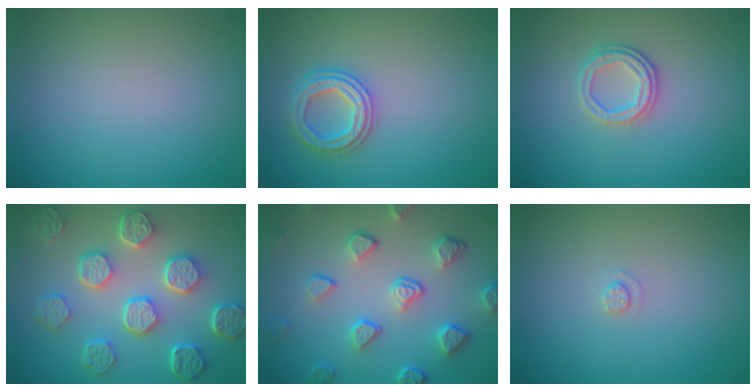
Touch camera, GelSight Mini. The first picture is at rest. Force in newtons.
{"total": 3.1, "press": 3.1, "slide": 0.7}
{"total": 2.6, "press": 2.3, "slide": 1.3}
{"total": 7.6, "press": 5.8, "slide": 4.9}
{"total": 5.3, "press": 4.1, "slide": 3.3}
{"total": 0.9, "press": 0.9, "slide": 0.2}